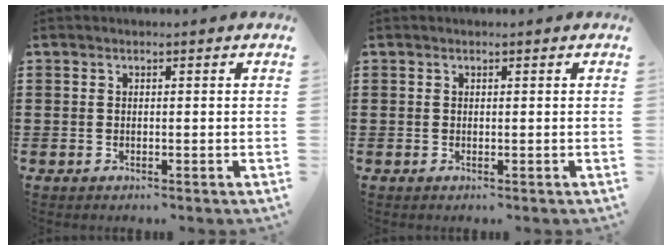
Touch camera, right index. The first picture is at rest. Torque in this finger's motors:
{"motor_torque": [0.00, 0.00, 0.00, 0.00]}